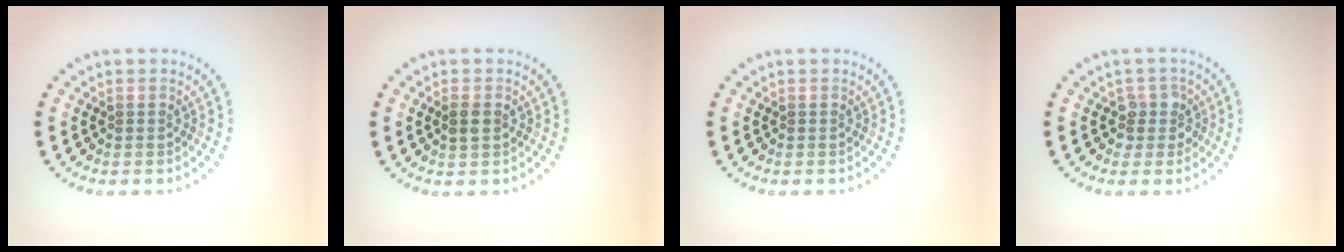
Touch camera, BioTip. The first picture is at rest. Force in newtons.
{"total": 1.5, "press": 1.5, "slide": 0.1}
{"total": 0.0}
{"total": 2.2, "press": 1.7, "slide": 1.4}